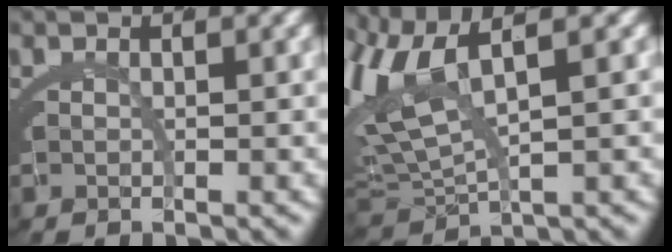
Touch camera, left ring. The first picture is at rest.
{"total": 7.0, "force": [1.4, 4.7, 5.1], "torque": [-0.133, -0.006, 0.029]}